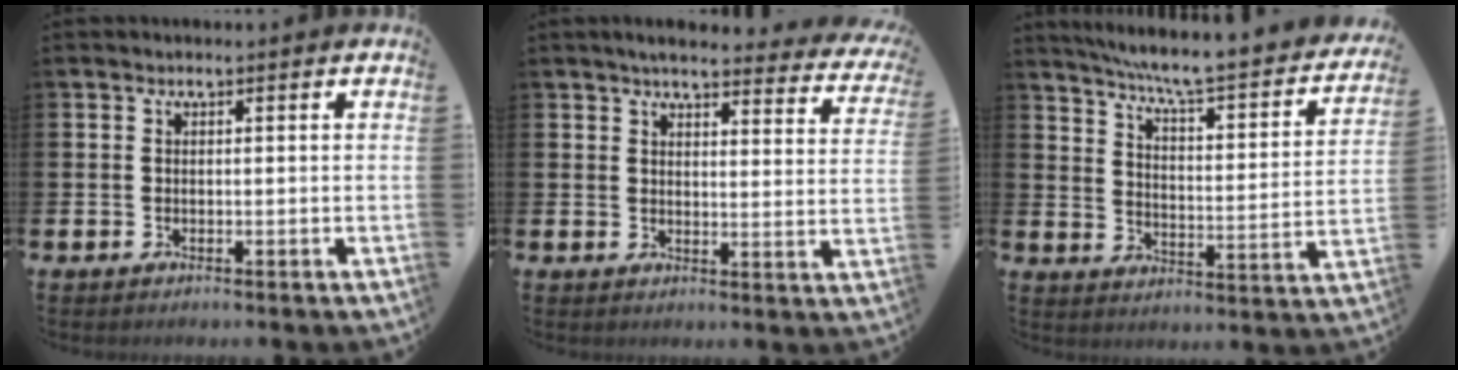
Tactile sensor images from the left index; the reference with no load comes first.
{"total": 4.2, "force": [3.9, 0.6, 1.6], "torque": [-0.034, -0.027, 0.062]}
{"total": 6.7, "force": [6.0, 0.2, 3.0], "torque": [-0.083, -0.053, 0.094]}